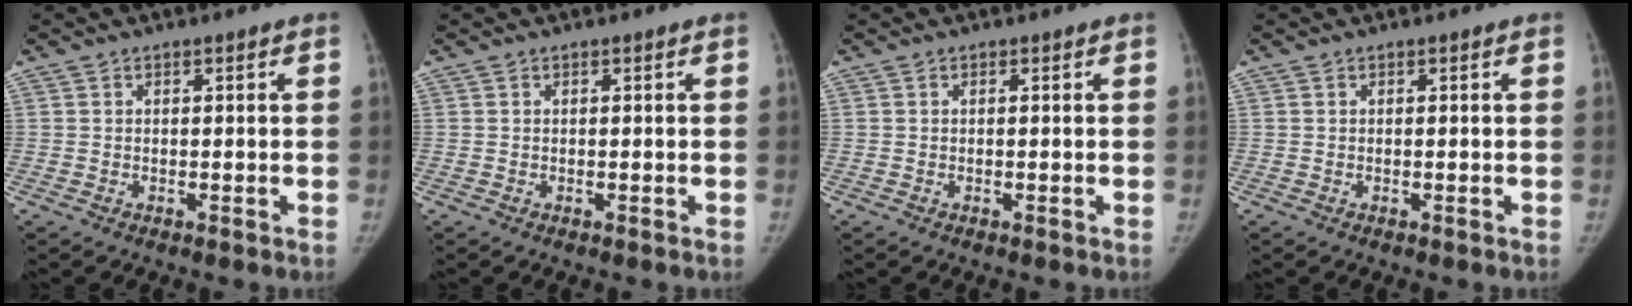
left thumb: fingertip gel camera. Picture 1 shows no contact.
{"total": 0.0}
{"total": 0.0}
{"total": 0.0}